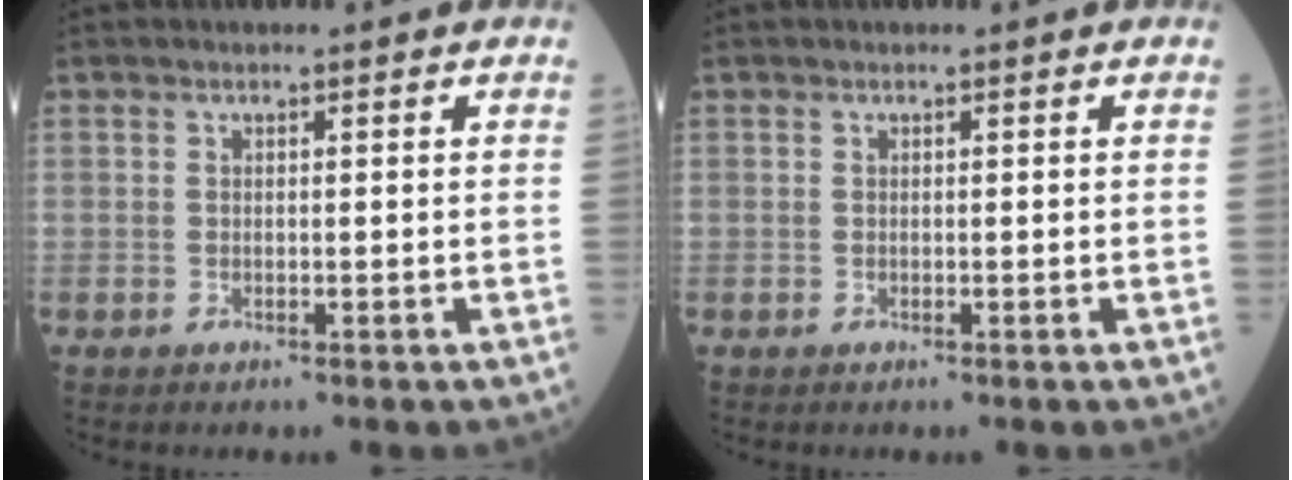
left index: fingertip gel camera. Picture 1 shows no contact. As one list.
[{"total": 0.0}]